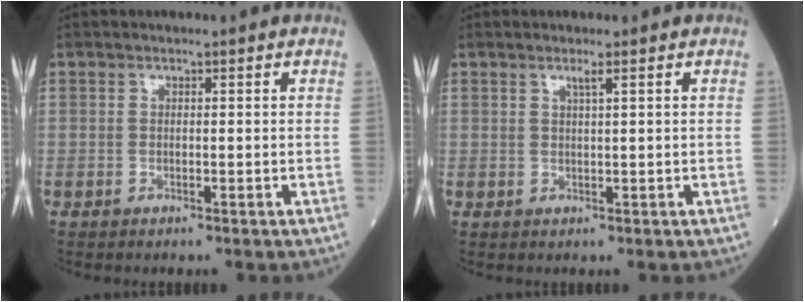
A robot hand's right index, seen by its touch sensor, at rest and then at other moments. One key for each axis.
{"total": 1.2, "fx": 0.7, "fy": -0.3, "fz": 0.9, "tx": -0.022, "ty": -0.004, "tz": 0.014}